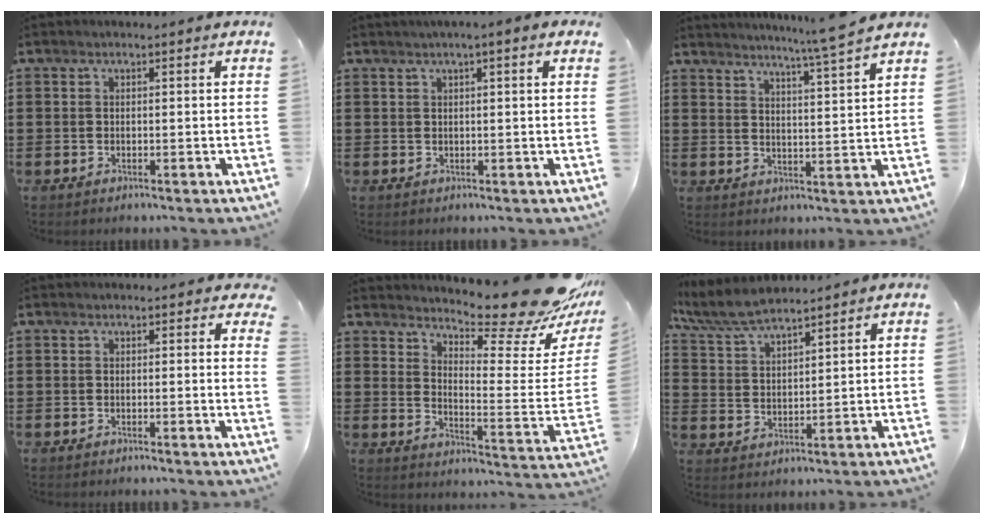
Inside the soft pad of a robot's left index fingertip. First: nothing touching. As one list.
[{"total": 1.3, "force": [0.7, 0.0, 1.1], "torque": [-0.022, 0.001, 0.011]}, {"total": 5.5, "force": [4.8, -1.6, 2.3], "torque": [-0.050, -0.030, 0.077]}, {"total": 1.0, "force": [0.9, 0.4, 0.2], "torque": [0.000, 0.000, 0.016]}, {"total": 12.4, "force": [11.1, 0.7, 5.5], "torque": [-0.088, -0.102, 0.180]}, {"total": 6.6, "force": [5.9, 1.2, 2.7], "torque": [-0.073, -0.016, 0.110]}]